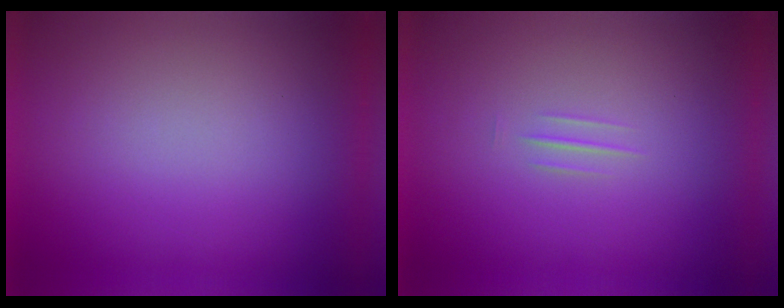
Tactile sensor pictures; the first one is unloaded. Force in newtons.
{"total": 1.2}